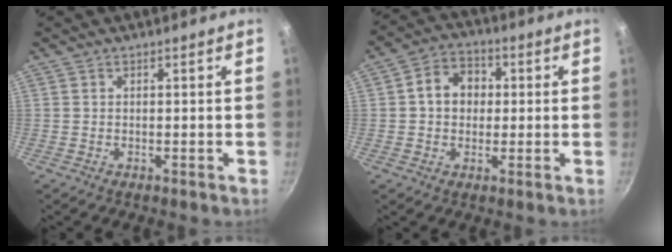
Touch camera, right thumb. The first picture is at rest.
{"total": 7.9, "force": [0.8, 6.4, 4.5], "torque": [-0.045, 0.015, -0.001]}